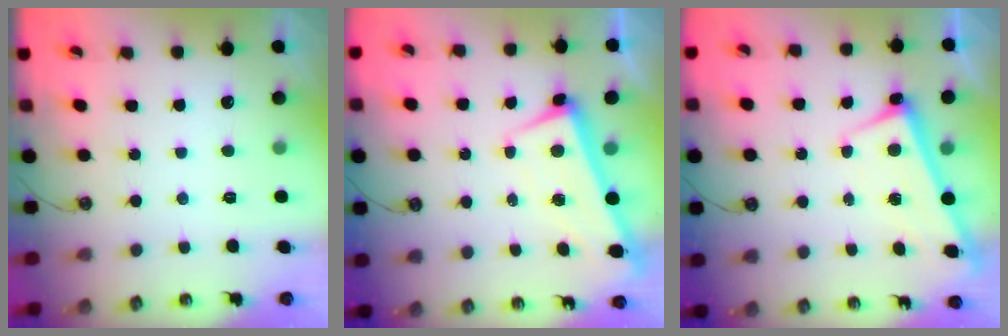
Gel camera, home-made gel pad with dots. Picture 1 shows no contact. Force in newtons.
{"total": 1.6, "press": 0.6, "slide": 1.5}
{"total": 2.8, "press": 2.7, "slide": 0.4}